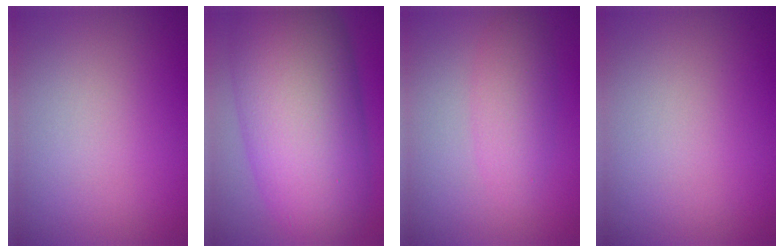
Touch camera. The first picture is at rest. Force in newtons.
{"total": 13.7, "press": 13.7, "slide": 0.5}
{"total": 2.9, "press": 2.9, "slide": 0.1}
{"total": 0.0}